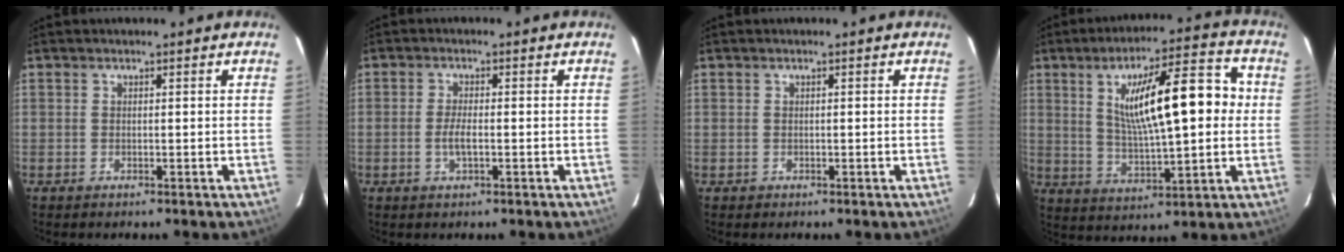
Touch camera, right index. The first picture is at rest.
{"total": 2.7, "force": [-0.7, 0.6, 2.6], "torque": [-0.052, -0.003, -0.013]}
{"total": 0.8, "force": [-0.2, 0.7, 0.0], "torque": [0.001, 0.003, -0.001]}
{"total": 16.7, "force": [2.8, 4.3, 15.9], "torque": [-0.263, 0.020, 0.056]}